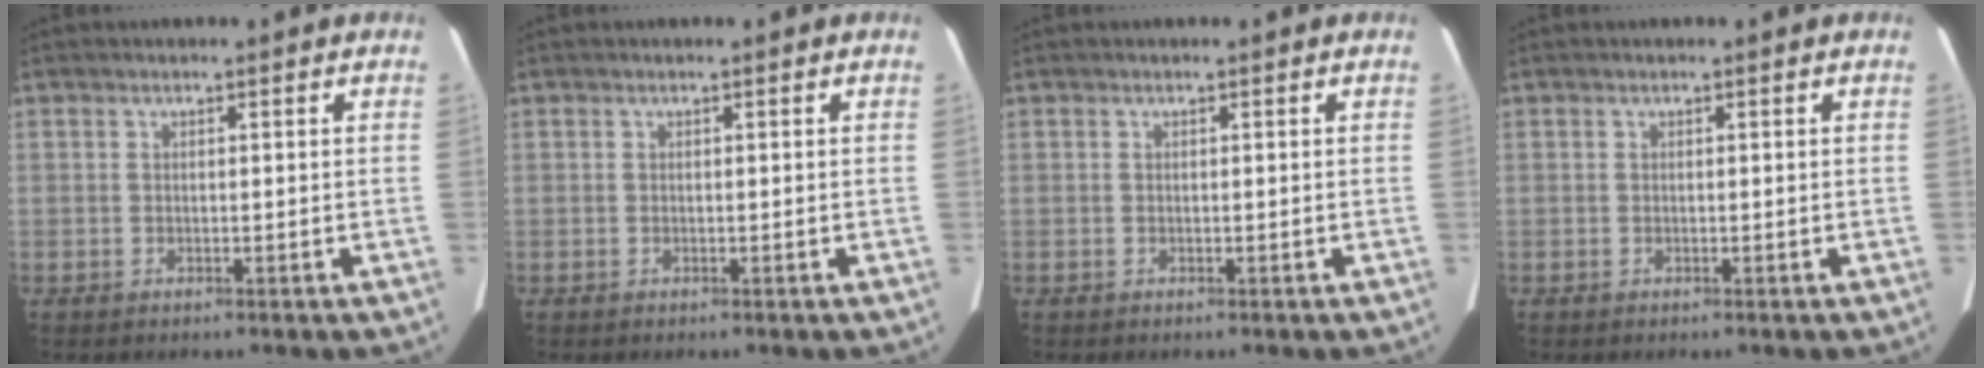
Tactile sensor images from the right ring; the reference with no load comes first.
{"total": 0.0}
{"total": 0.0}
{"total": 0.0}